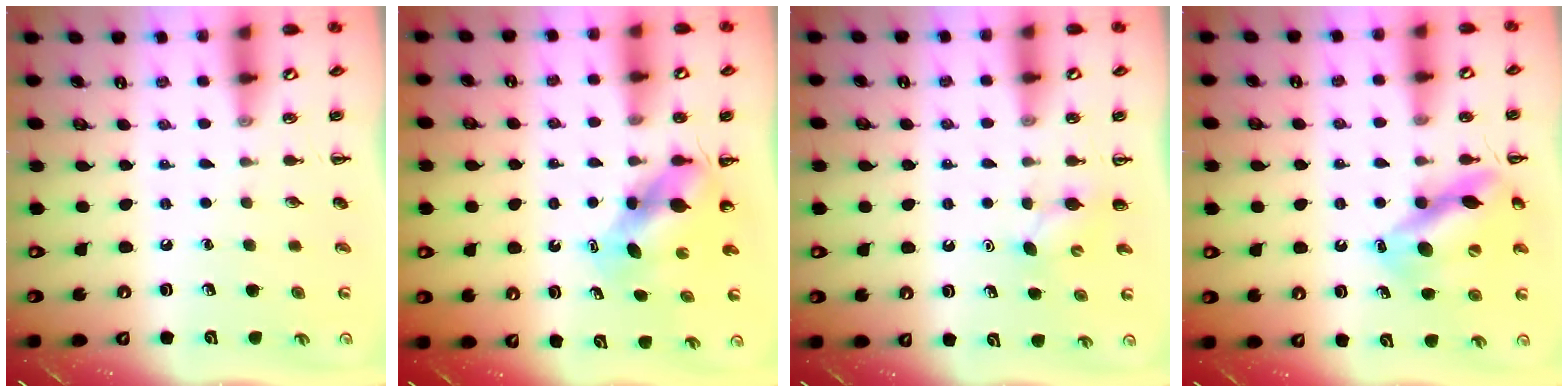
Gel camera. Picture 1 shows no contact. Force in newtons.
{"total": 6.0, "press": 5.9, "slide": 1.0}
{"total": 3.5, "press": 3.3, "slide": 1.3}
{"total": 13.3, "press": 12.9, "slide": 3.2}